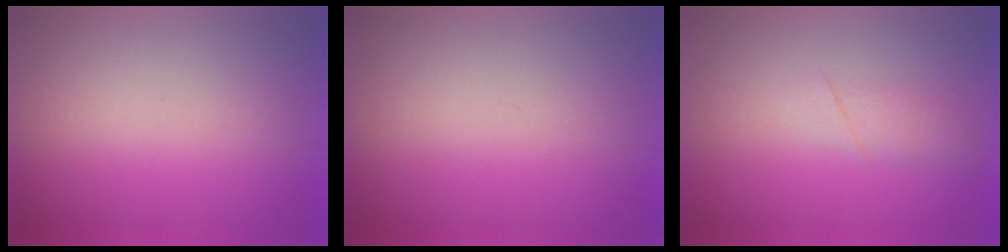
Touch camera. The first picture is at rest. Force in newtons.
{"total": 0.0}
{"total": 2.1}